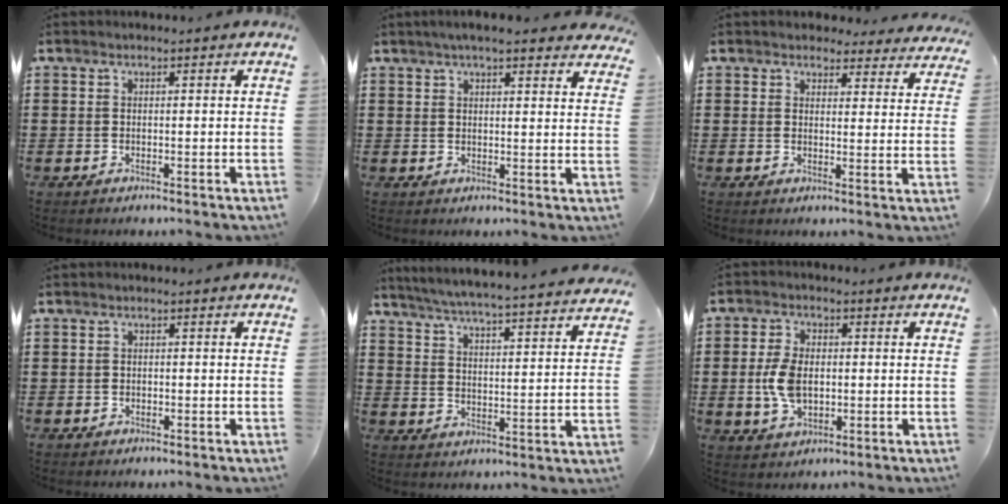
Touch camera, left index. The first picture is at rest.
{"total": 4.4, "force": [3.8, 0.3, 2.2], "torque": [-0.052, -0.001, 0.070]}
{"total": 3.5, "force": [3.4, 0.9, 0.4], "torque": [-0.012, -0.011, 0.060]}
{"total": 0.5, "force": [-0.2, 0.5, 0.2], "torque": [-0.006, 0.001, -0.005]}
{"total": 5.2, "force": [4.9, -0.9, 1.4], "torque": [-0.051, -0.043, 0.080]}
{"total": 6.4, "force": [-0.1, 3.8, 5.1], "torque": [-0.125, 0.001, -0.009]}